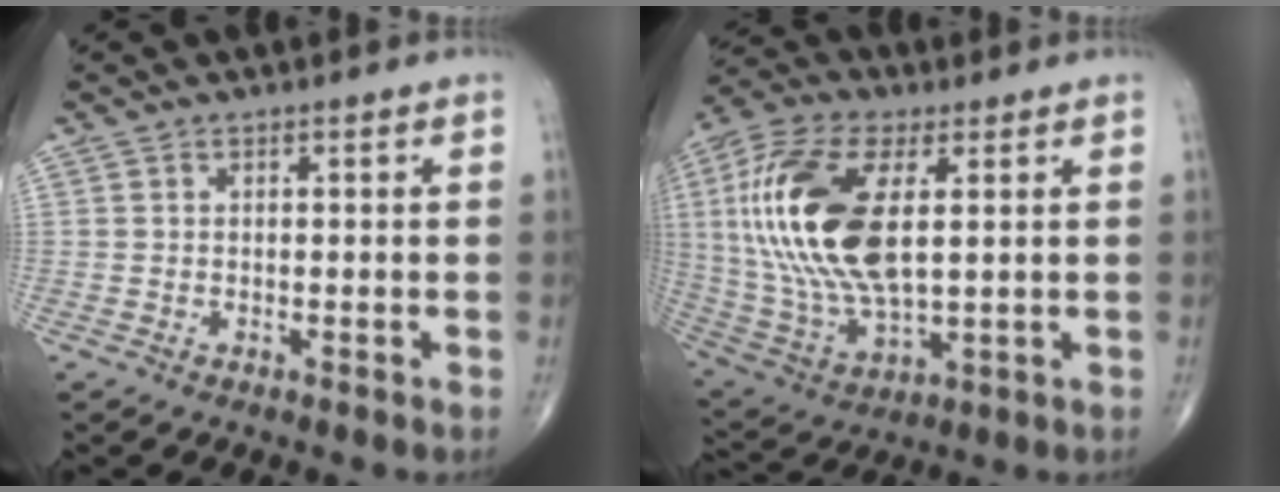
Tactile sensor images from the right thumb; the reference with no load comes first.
{"total": 22.5, "force": [3.9, 10.8, 19.4], "torque": [-0.414, -0.011, 0.072]}